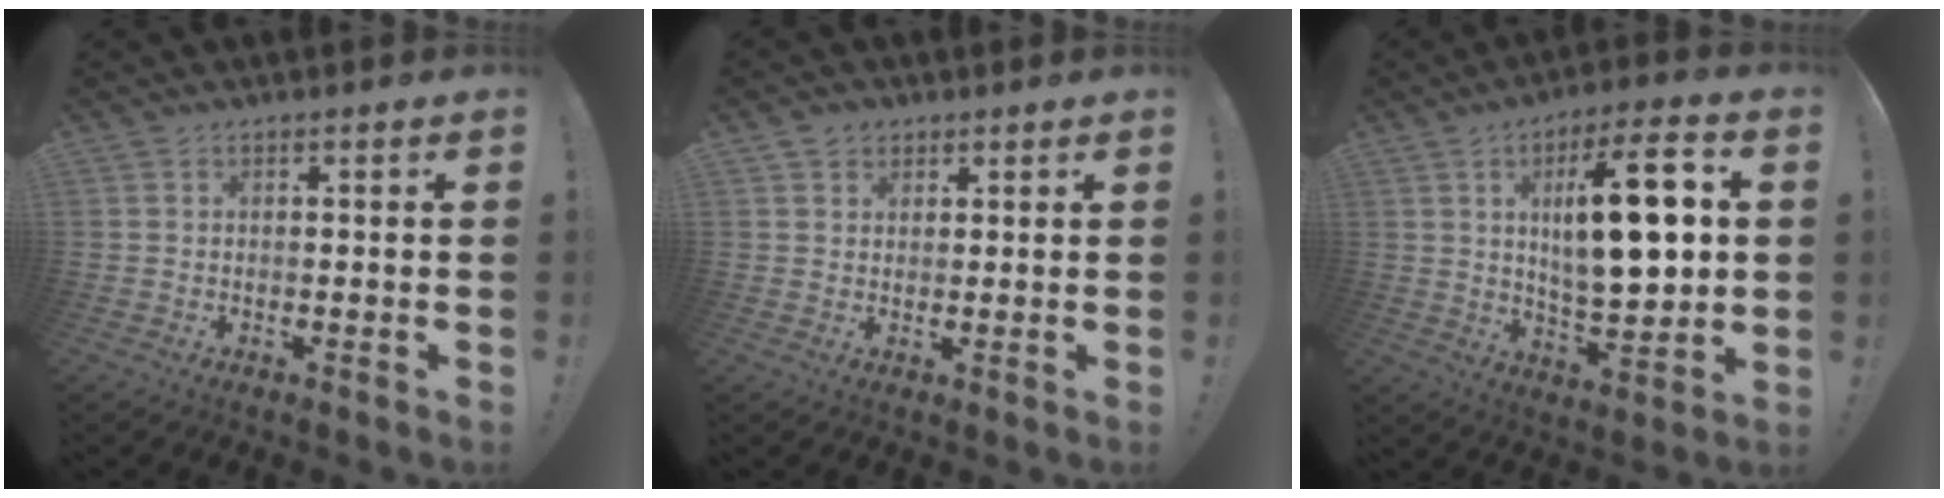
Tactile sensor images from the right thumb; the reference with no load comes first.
{"total": 3.2, "force": [2.0, 2.4, 0.6], "torque": [-0.002, -0.006, 0.035]}
{"total": 20.4, "force": [4.3, 7.5, 18.4], "torque": [-0.281, -0.009, 0.058]}